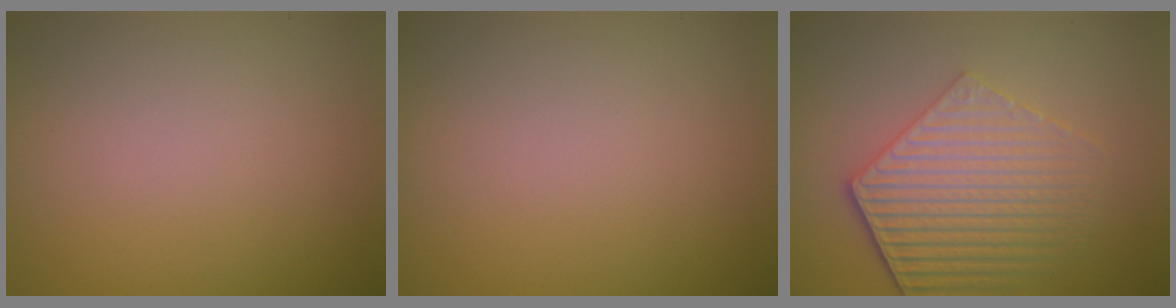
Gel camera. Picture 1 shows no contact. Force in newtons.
{"total": 0.0}
{"total": 5.8, "press": 4.4, "slide": 3.8}